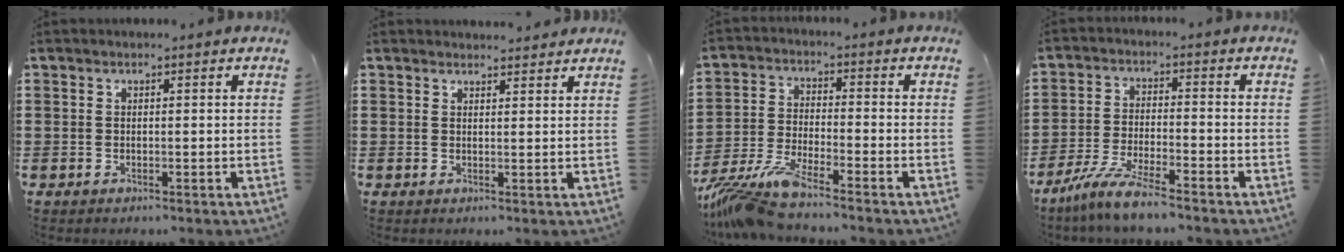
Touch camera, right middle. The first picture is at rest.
{"total": 1.8, "force": [1.8, 0.1, -0.1], "torque": [0.005, -0.004, 0.035]}
{"total": 6.9, "force": [-6.1, 0.0, 3.3], "torque": [-0.090, -0.021, -0.125]}
{"total": 6.4, "force": [-5.6, -0.3, 3.2], "torque": [-0.076, -0.019, -0.110]}